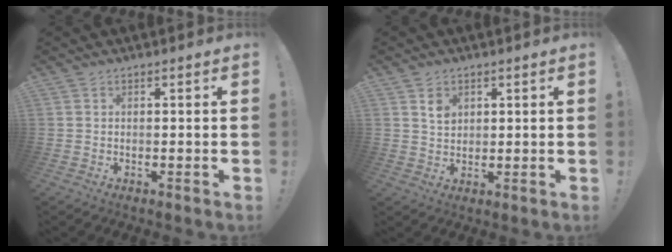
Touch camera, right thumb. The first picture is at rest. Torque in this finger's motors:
{"motor_torque": [1.27, 0.97, 0.56, -0.72, -0.02]}